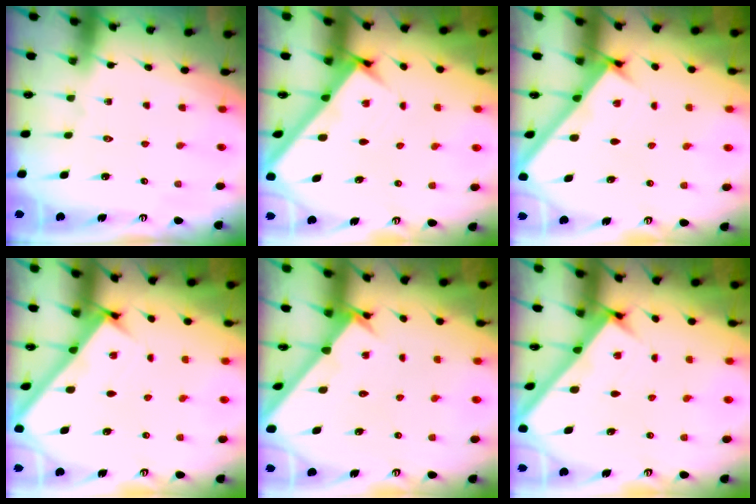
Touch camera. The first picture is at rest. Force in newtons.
{"total": 3.0, "press": 2.9, "slide": 0.4}
{"total": 2.7, "press": 2.6, "slide": 0.3}
{"total": 2.4, "press": 2.4, "slide": 0.3}
{"total": 2.3, "press": 2.2, "slide": 0.2}
{"total": 2.8, "press": 2.7, "slide": 0.4}